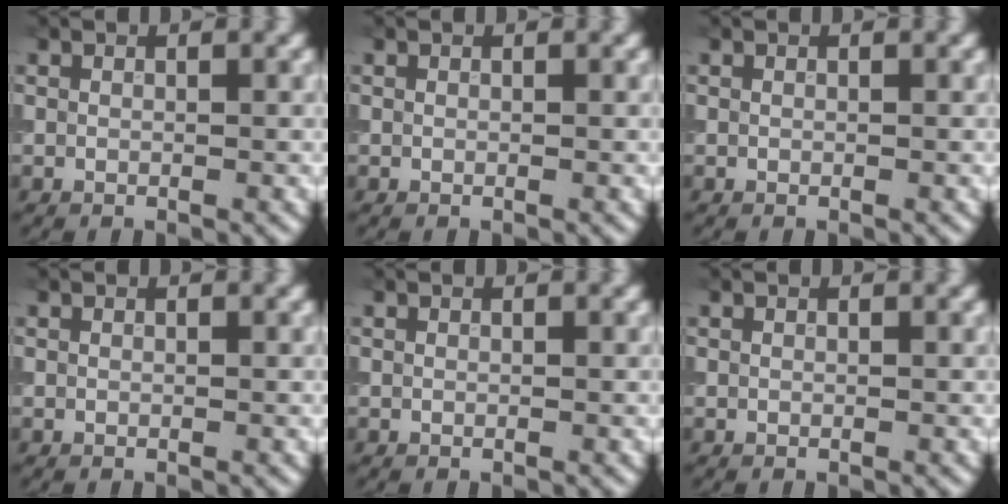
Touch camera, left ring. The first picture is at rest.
{"total": 0.0}
{"total": 0.0}
{"total": 0.0}
{"total": 0.0}
{"total": 0.0}